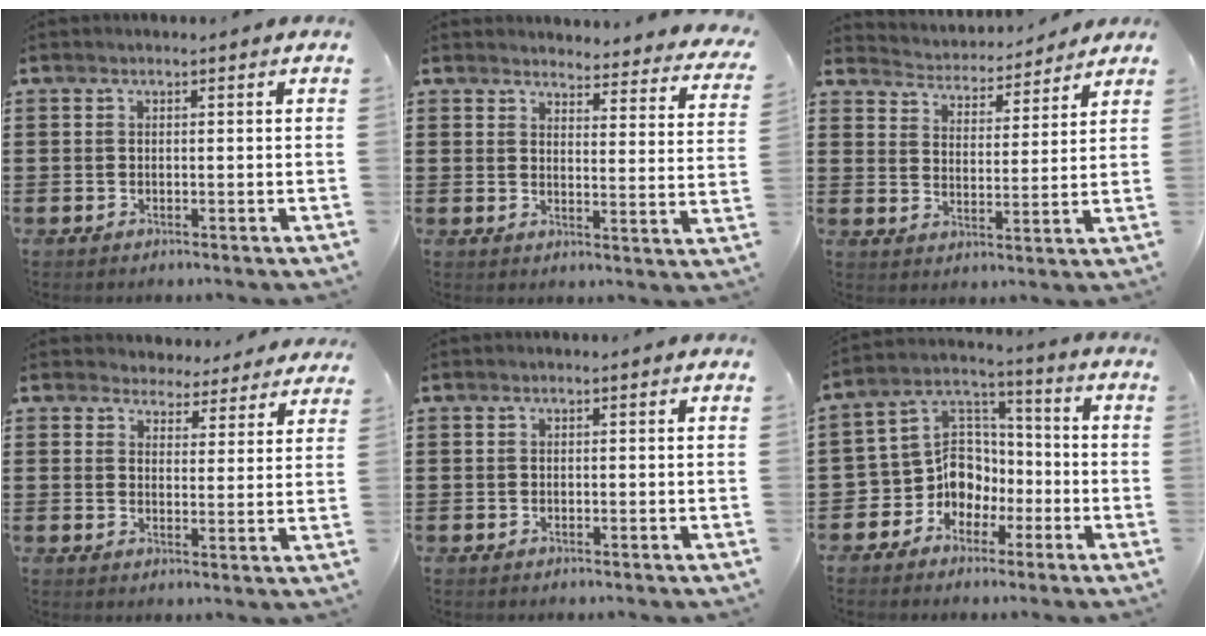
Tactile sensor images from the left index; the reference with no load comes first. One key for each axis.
{"total": 3.8, "fx": 3.7, "fy": 0.4, "fz": 0.8, "tx": -0.026, "ty": -0.029, "tz": 0.062}
{"total": 3.8, "fx": 3.7, "fy": 0.5, "fz": -0.3, "tx": -0.020, "ty": -0.028, "tz": 0.059}
{"total": 4.2, "fx": 4.0, "fy": 1.1, "fz": 0.1, "tx": -0.022, "ty": -0.019, "tz": 0.072}
{"total": 0.0}
{"total": 8.7, "fx": -2.8, "fy": 7.7, "fz": 2.6, "tx": -0.091, "ty": -0.001, "tz": -0.055}